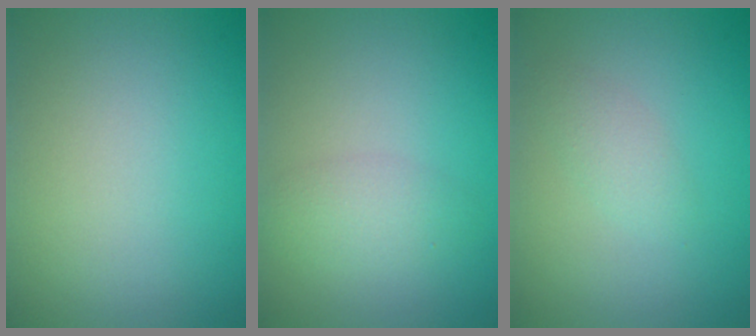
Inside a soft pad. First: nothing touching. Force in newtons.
{"total": 2.1, "press": 2.1, "slide": 0.1}
{"total": 1.5, "press": 1.5, "slide": 0.1}